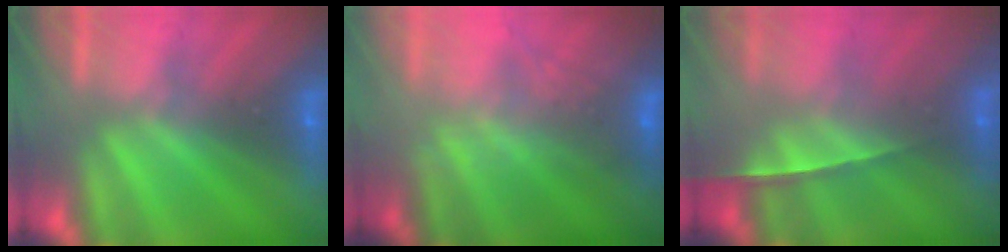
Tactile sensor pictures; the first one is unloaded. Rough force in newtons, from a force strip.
{"total": 7.9}
{"total": 1.6}